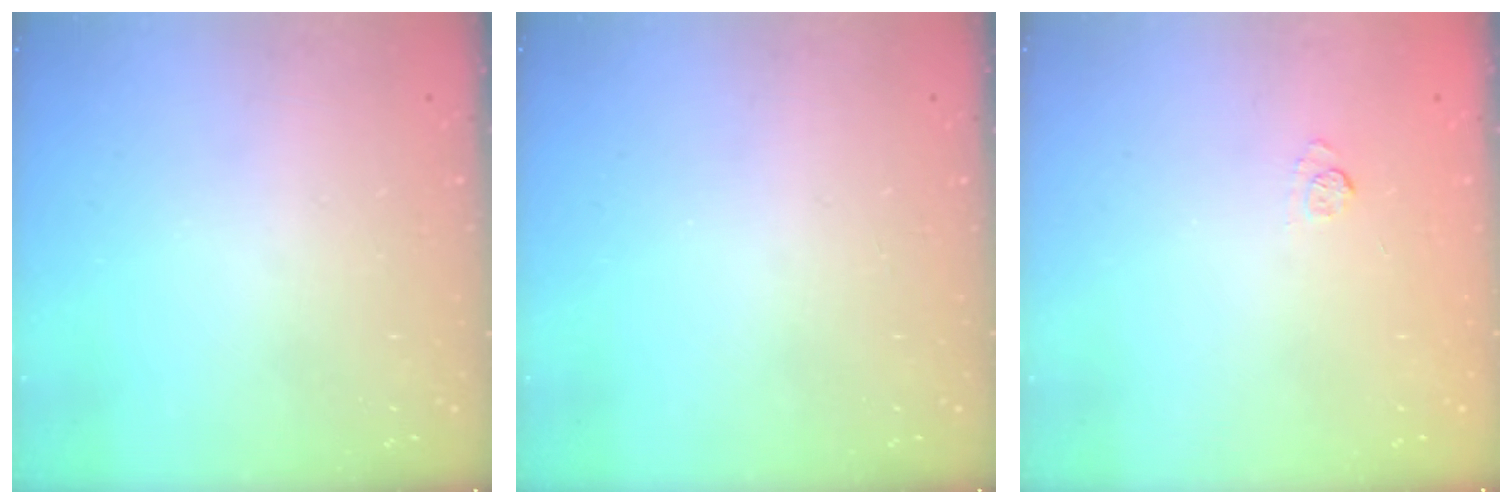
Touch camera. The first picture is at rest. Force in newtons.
{"total": 0.0}
{"total": 7.1, "press": 6.9, "slide": 1.4}